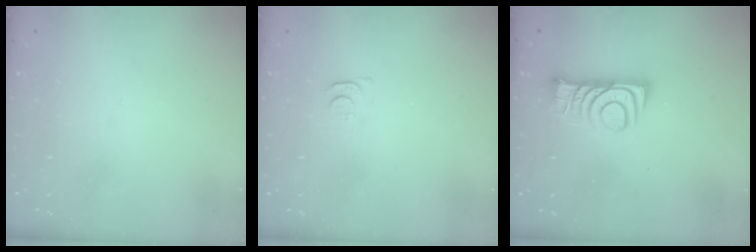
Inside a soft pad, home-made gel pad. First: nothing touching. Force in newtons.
{"total": 3.4, "press": 3.4, "slide": 0.5}
{"total": 8.8, "press": 8.8, "slide": 0.8}